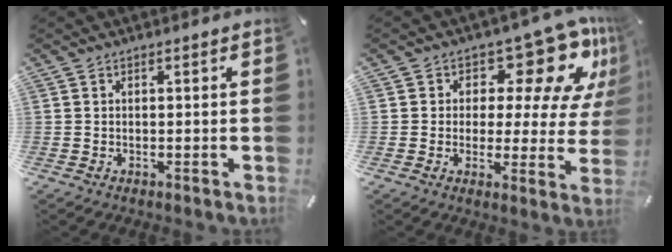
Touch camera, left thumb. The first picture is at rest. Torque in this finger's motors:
{"motor_torque": [0.57, 0.59, 0.39, 0.07, -0.02]}